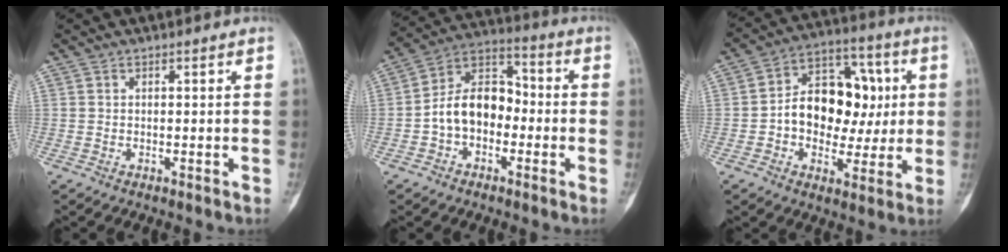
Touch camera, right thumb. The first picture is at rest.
{"total": 11.9, "force": [-2.3, 8.4, 8.2], "torque": [-0.119, 0.048, -0.054]}
{"total": 16.4, "force": [0.5, 11.8, 11.4], "torque": [-0.126, 0.033, 0.006]}